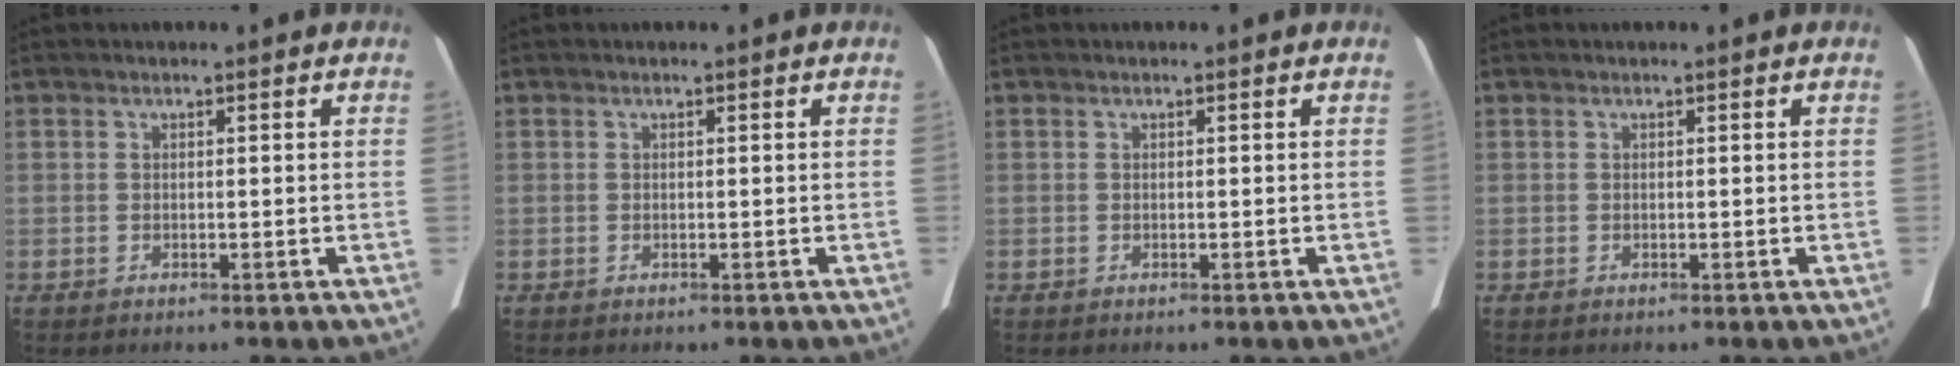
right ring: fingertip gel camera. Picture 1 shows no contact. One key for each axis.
{"total": 0.0}
{"total": 0.0}
{"total": 0.0}